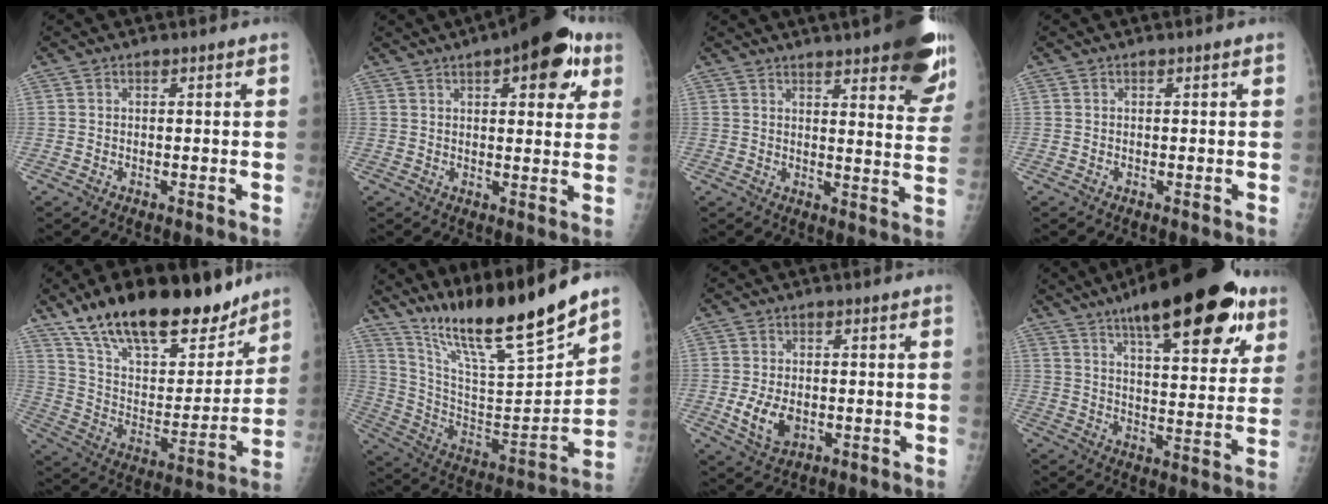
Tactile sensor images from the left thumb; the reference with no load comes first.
{"total": 14.3, "force": [6.7, 5.8, 11.2], "torque": [-0.110, -0.006, 0.081]}
{"total": 19.6, "force": [13.1, 5.0, 13.7], "torque": [-0.147, -0.056, 0.153]}
{"total": 0.0}
{"total": 25.5, "force": [18.8, 10.1, 13.9], "torque": [-0.192, -0.074, 0.313]}
{"total": 21.4, "force": [17.5, 2.3, 12.1], "torque": [-0.182, -0.100, 0.316]}
{"total": 6.5, "force": [-1.2, 4.2, 4.8], "torque": [-0.084, -0.007, -0.015]}
{"total": 24.7, "force": [14.4, 8.0, 18.4], "torque": [-0.241, -0.028, 0.210]}